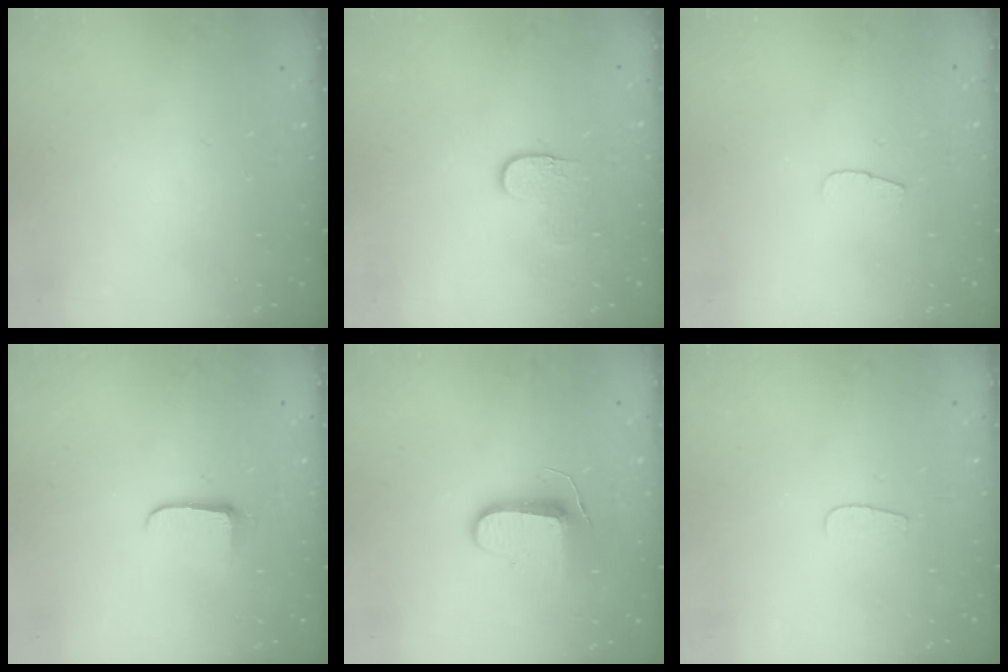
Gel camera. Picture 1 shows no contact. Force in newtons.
{"total": 3.8, "press": 3.8, "slide": 0.4}
{"total": 3.7, "press": 3.7, "slide": 0.4}
{"total": 6.2, "press": 6.1, "slide": 0.8}
{"total": 9.5, "press": 9.5, "slide": 0.8}
{"total": 3.4, "press": 3.4, "slide": 0.4}